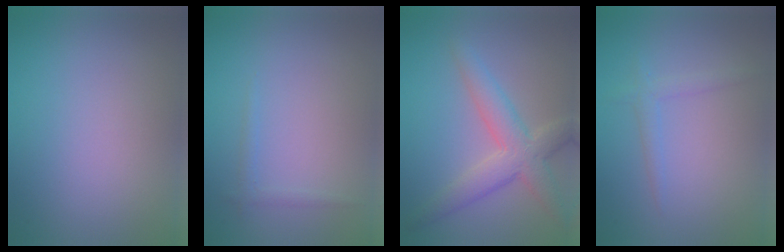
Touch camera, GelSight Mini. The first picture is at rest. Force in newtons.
{"total": 0.9, "press": 0.9, "slide": 0.1}
{"total": 4.8, "press": 4.8, "slide": 0.2}
{"total": 1.4, "press": 1.4, "slide": 0.1}